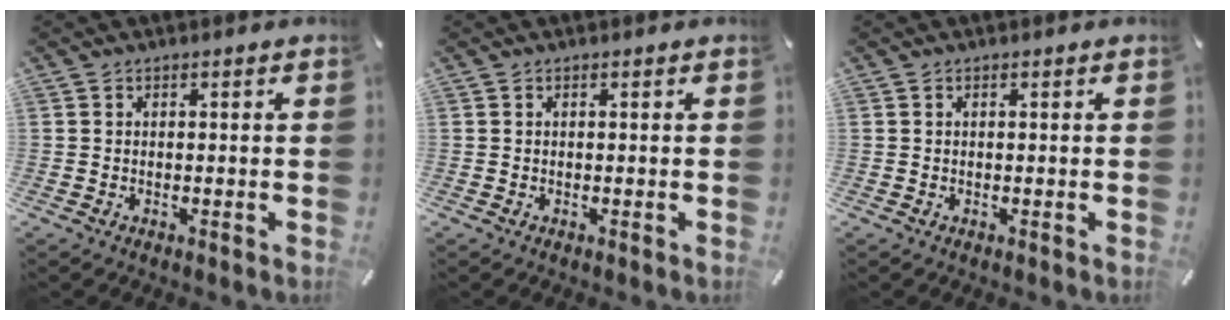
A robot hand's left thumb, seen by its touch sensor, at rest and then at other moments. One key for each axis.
{"total": 0.0}
{"total": 0.0}